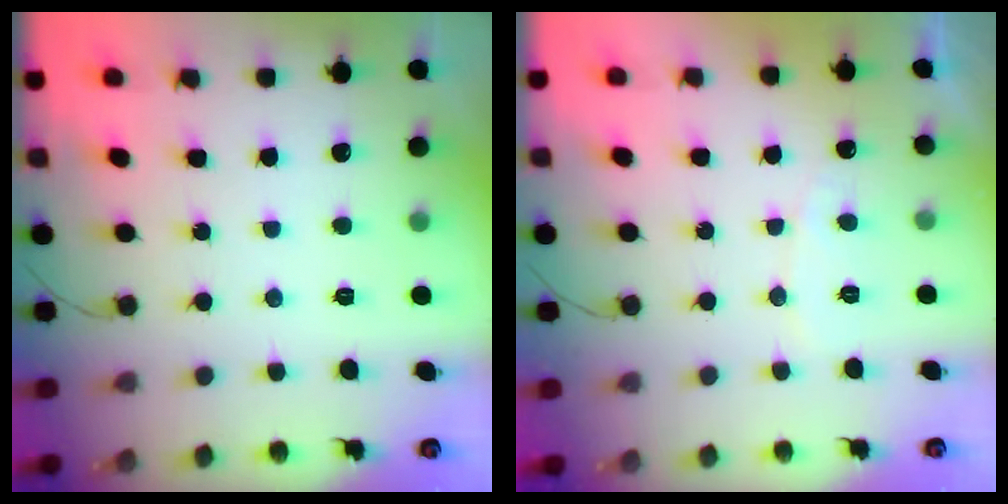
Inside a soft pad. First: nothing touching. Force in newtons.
{"total": 4.4, "press": 4.4, "slide": 0.3}